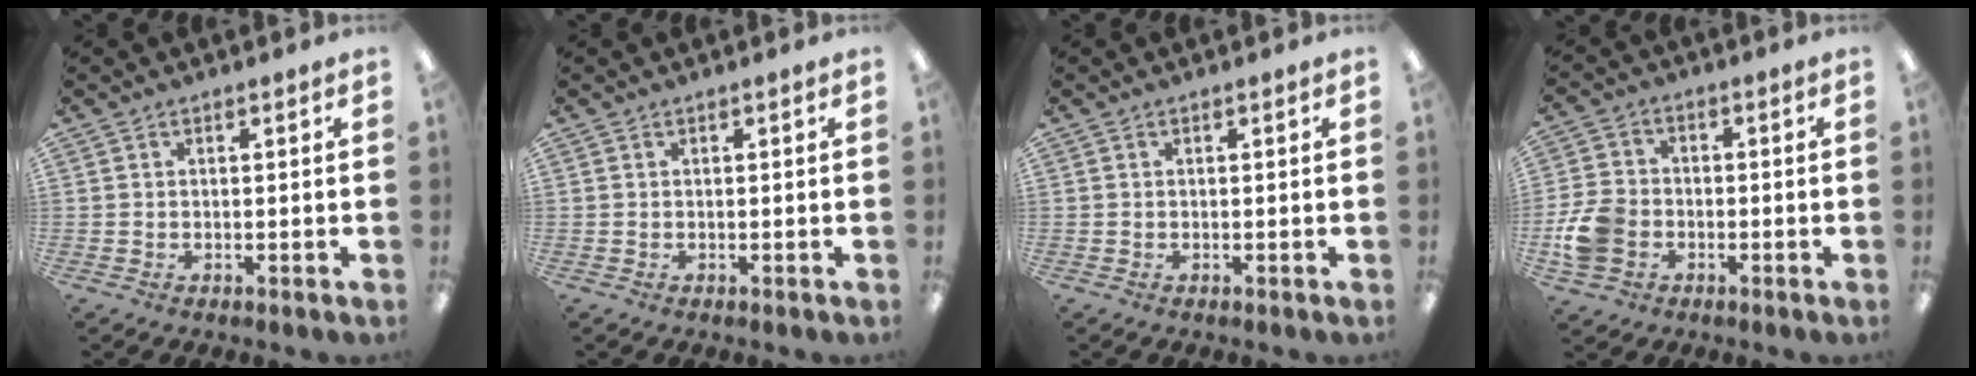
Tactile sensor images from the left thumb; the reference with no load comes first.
{"total": 0.0}
{"total": 0.0}
{"total": 9.2, "force": [-2.5, 7.3, 5.0], "torque": [-0.098, 0.022, -0.044]}